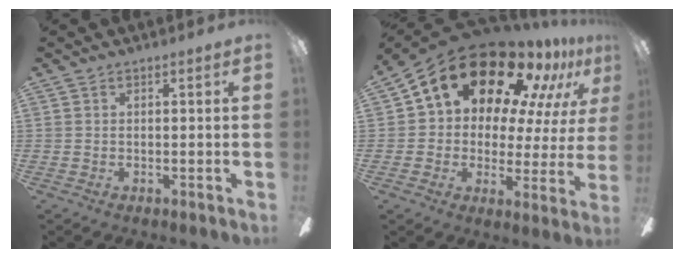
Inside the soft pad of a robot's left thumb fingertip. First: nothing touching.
{"total": 19.9, "force": [13.3, 10.5, 10.4], "torque": [-0.168, -0.094, 0.229]}